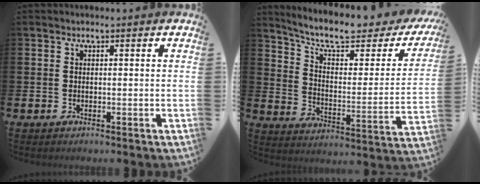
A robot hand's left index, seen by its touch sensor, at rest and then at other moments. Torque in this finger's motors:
{"motor_torque": [-0.12, -1.07, 0.75, 0.21]}